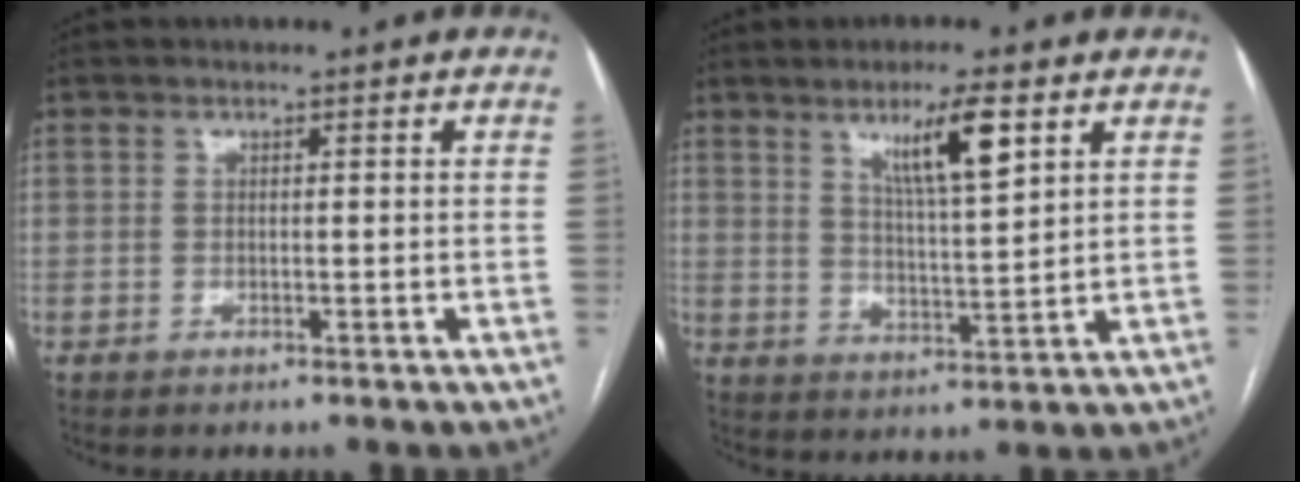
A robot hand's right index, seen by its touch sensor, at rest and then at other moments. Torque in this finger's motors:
{"motor_torque": [0.72, 0.38, 0.41, 0.12]}